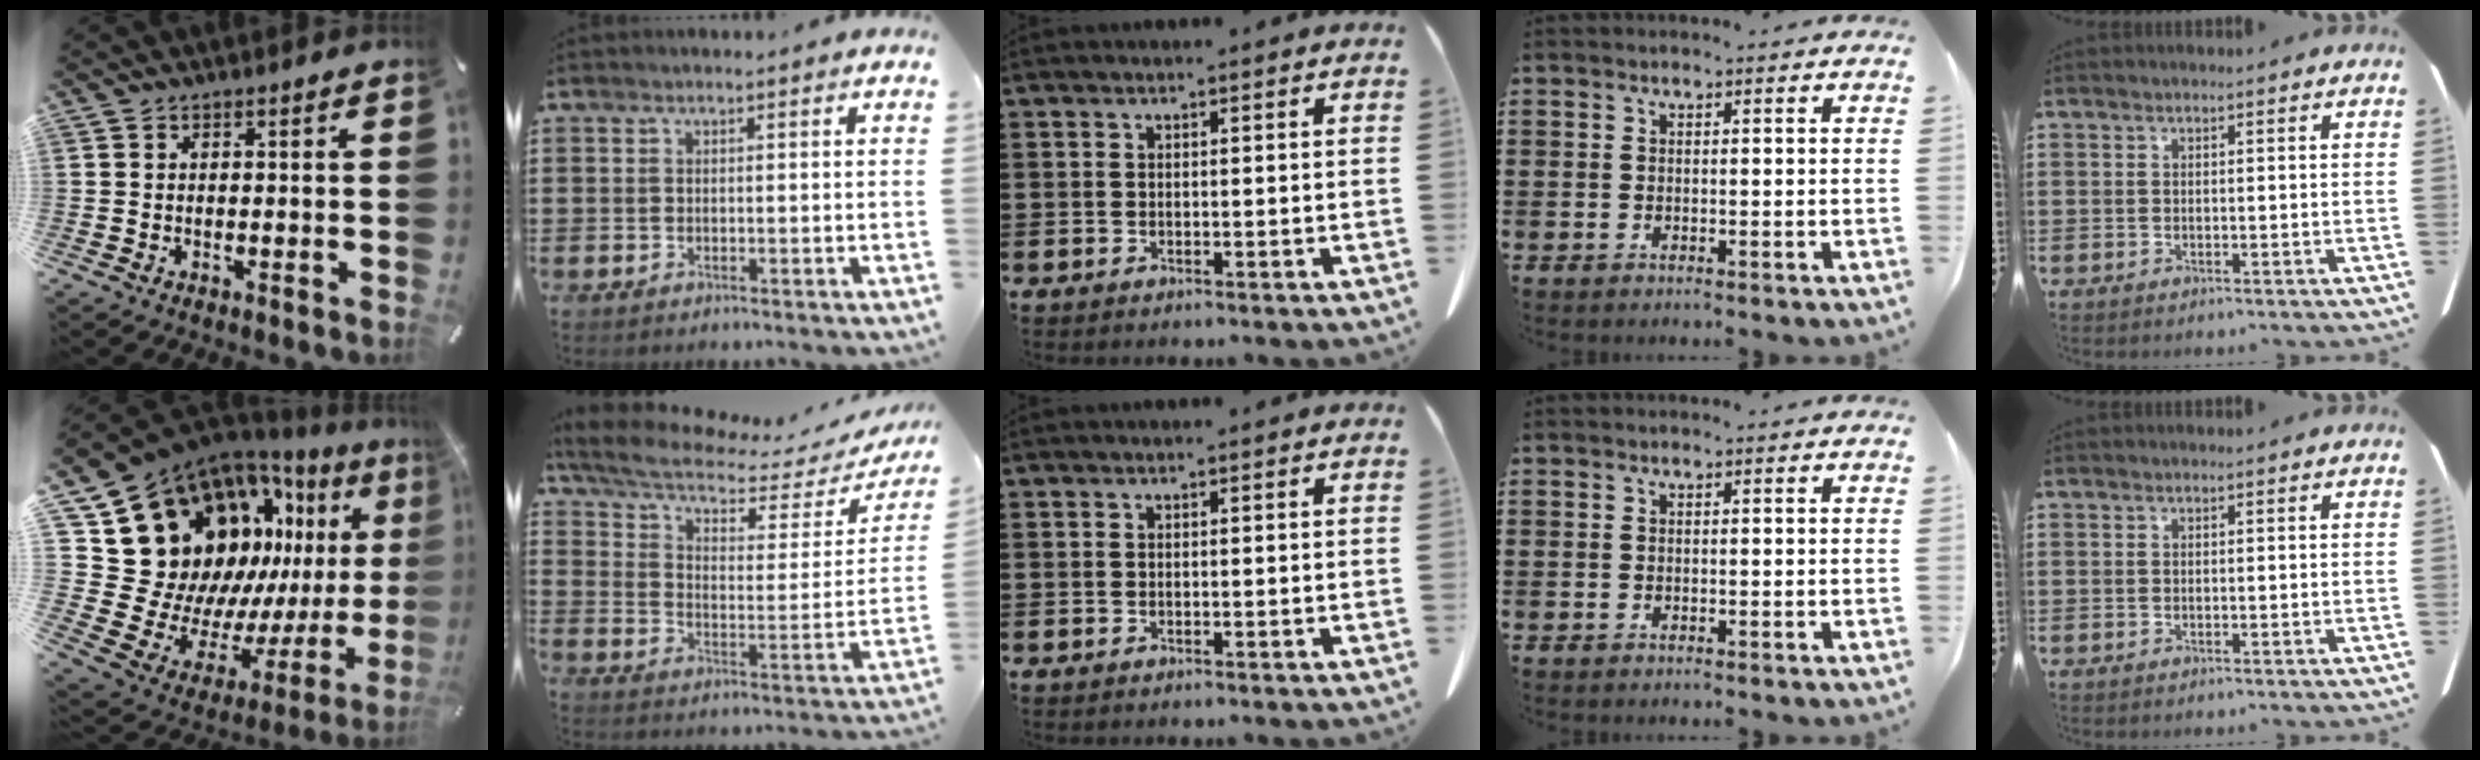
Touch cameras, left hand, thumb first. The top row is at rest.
{"thumb": {"total": 19.8, "force": [8.8, 15.9, 7.9], "torque": [-0.078, -0.140, 0.214]}, "index": {"total": 7.8, "force": [6.1, 2.2, 4.3], "torque": [-0.109, -0.035, 0.105]}}